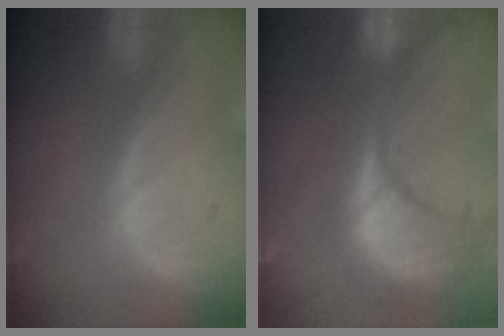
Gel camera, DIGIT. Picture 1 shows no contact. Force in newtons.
{"total": 13.0, "press": 11.5, "slide": 6.1}